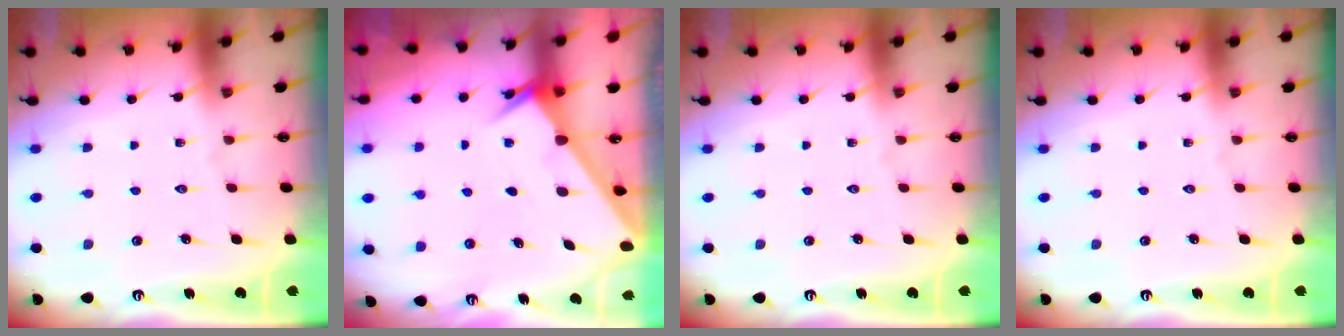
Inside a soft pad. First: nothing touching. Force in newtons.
{"total": 2.0, "press": 2.0, "slide": 0.0}
{"total": 0.0}
{"total": 0.0}